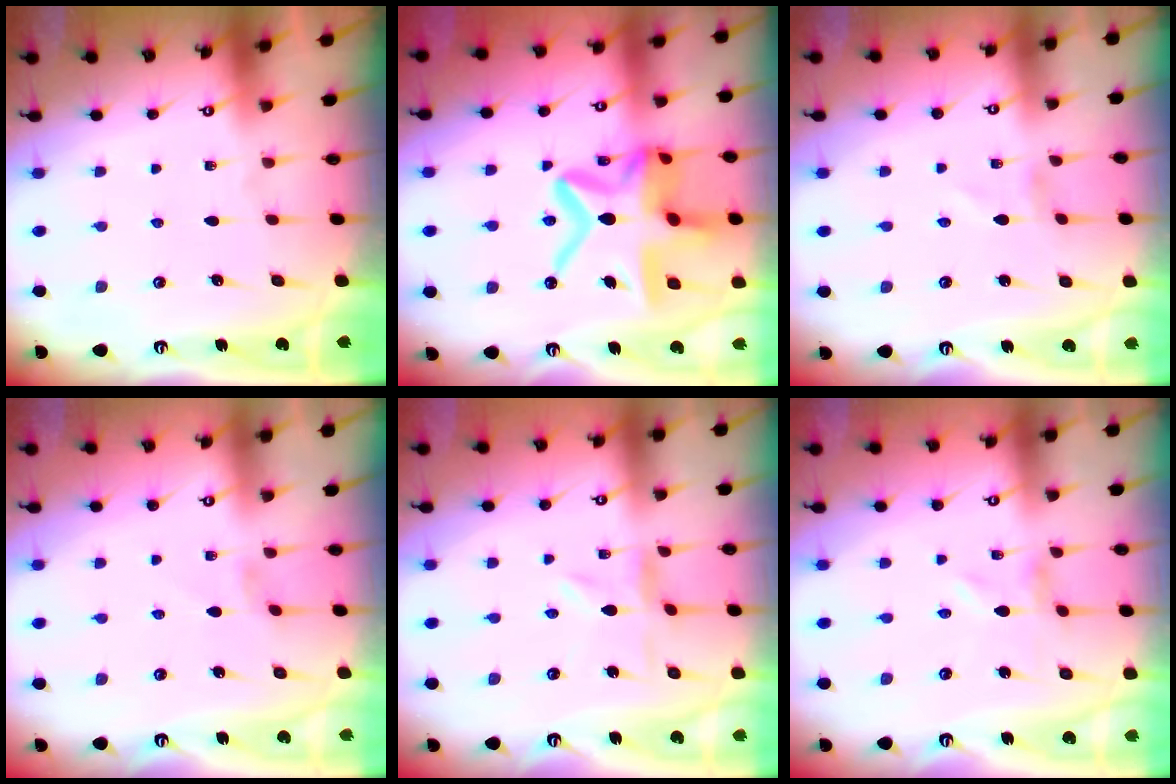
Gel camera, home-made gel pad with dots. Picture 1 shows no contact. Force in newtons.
{"total": 20.9, "press": 20.8, "slide": 1.8}
{"total": 1.3, "press": 1.2, "slide": 0.1}
{"total": 0.7, "press": 0.6, "slide": 0.4}
{"total": 0.8, "press": 0.8, "slide": 0.2}
{"total": 0.0}